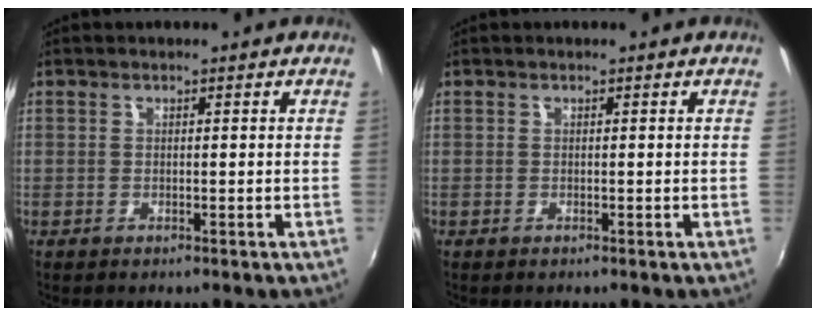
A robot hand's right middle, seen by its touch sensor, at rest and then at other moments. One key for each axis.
{"total": 0.0}